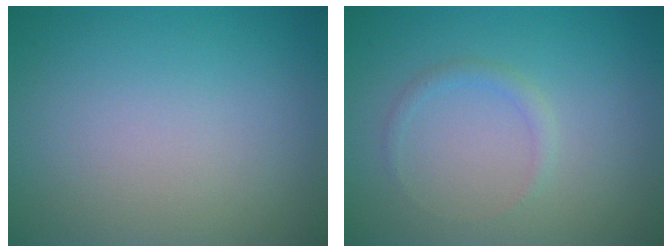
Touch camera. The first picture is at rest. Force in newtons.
{"total": 1.0, "press": 1.0, "slide": 0.1}